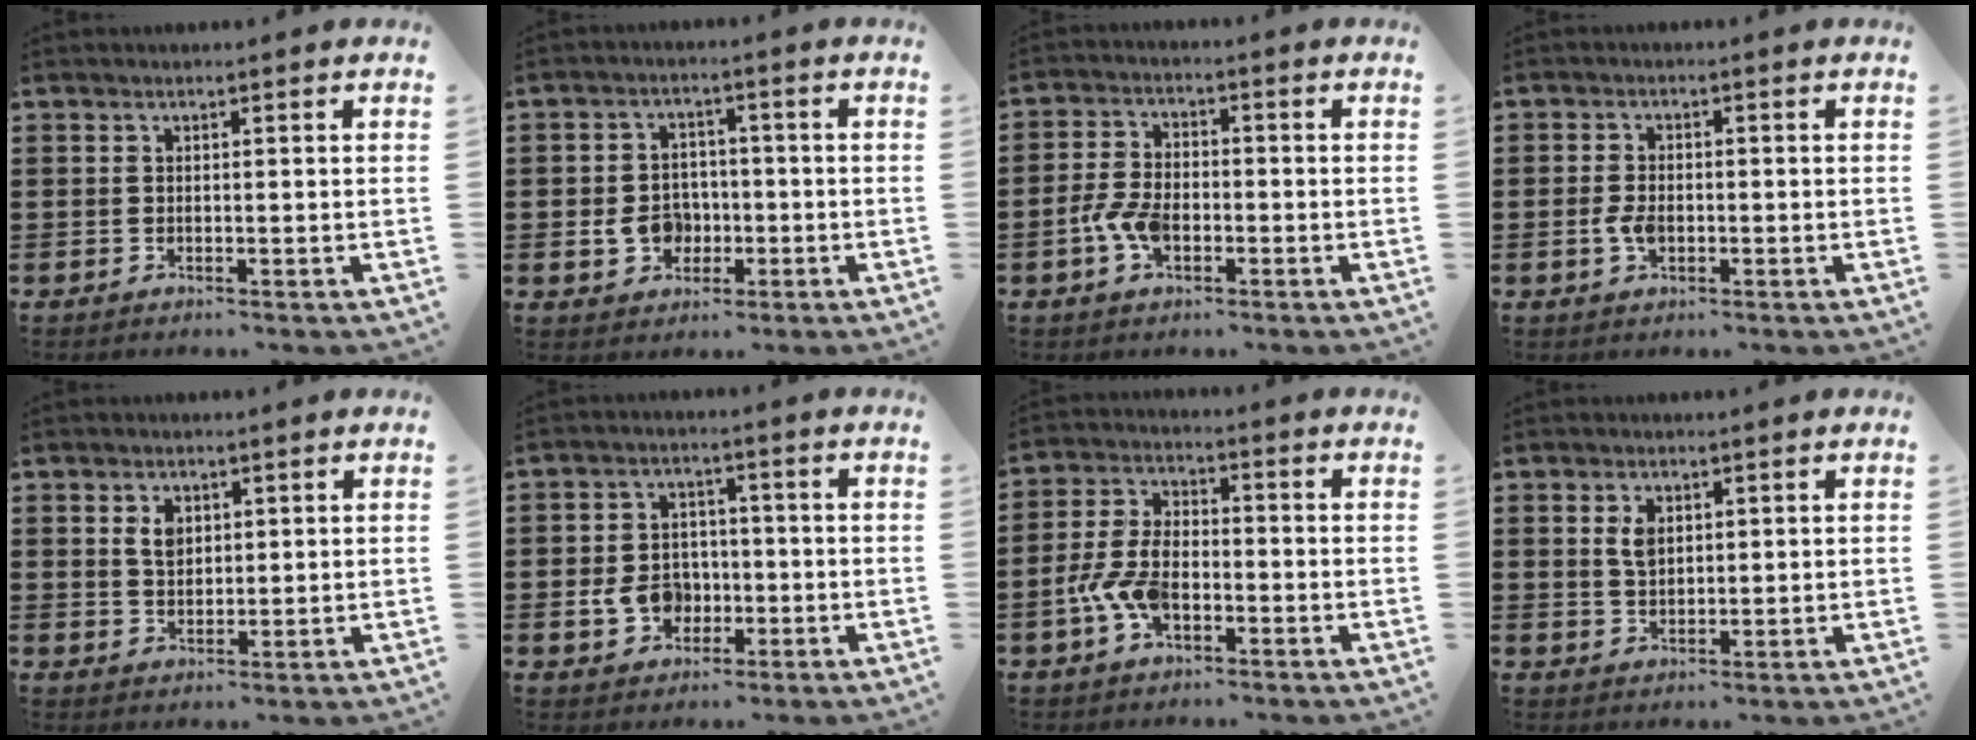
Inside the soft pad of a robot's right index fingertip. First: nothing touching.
{"total": 5.7, "force": [-1.3, 4.6, 3.2], "torque": [-0.081, 0.006, -0.027]}
{"total": 5.2, "force": [-2.0, 2.9, 3.8], "torque": [-0.094, -0.001, -0.040]}
{"total": 3.0, "force": [-0.8, 1.8, 2.2], "torque": [-0.063, -0.007, -0.020]}
{"total": 3.0, "force": [1.2, 2.0, 1.9], "torque": [-0.045, 0.008, 0.021]}
{"total": 6.3, "force": [-1.5, 5.0, 3.6], "torque": [-0.088, 0.009, -0.030]}
{"total": 7.5, "force": [-2.7, 4.0, 5.7], "torque": [-0.145, -0.003, -0.058]}
{"total": 2.9, "force": [1.1, 1.6, 2.1], "torque": [-0.048, 0.005, 0.019]}